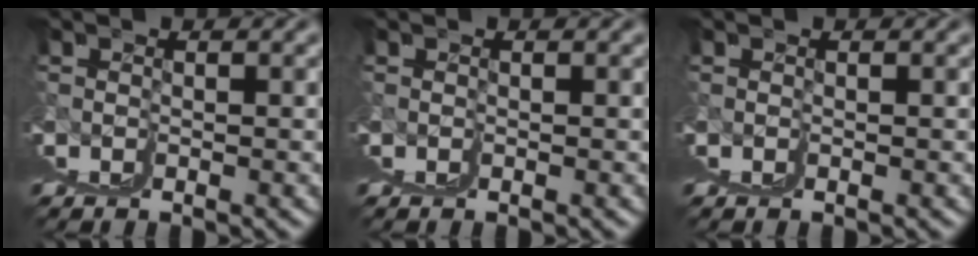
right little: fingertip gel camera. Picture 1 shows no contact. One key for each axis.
{"total": 0.0}
{"total": 0.0}